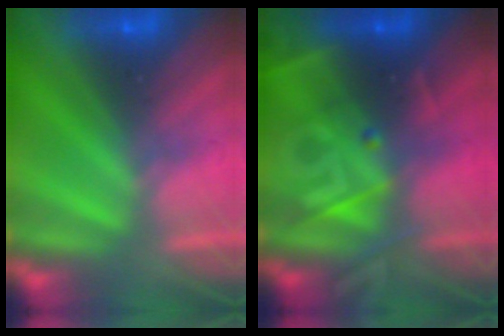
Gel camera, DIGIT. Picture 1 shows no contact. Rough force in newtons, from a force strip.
{"total": 2.8}